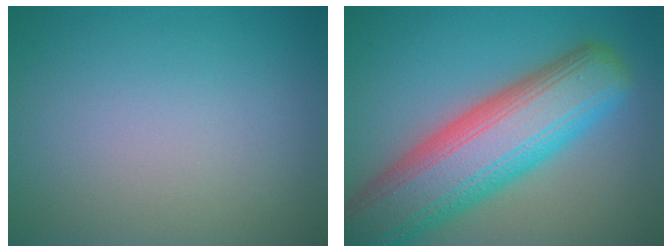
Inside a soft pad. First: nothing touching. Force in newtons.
{"total": 11.9, "press": 11.9, "slide": 0.5}